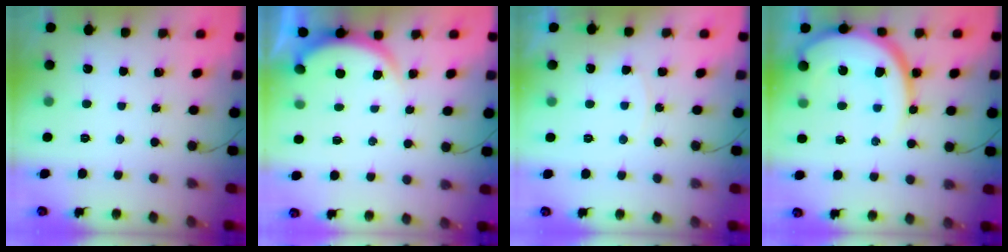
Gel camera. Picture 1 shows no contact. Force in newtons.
{"total": 2.9, "press": 2.8, "slide": 0.5}
{"total": 5.6, "press": 5.6, "slide": 0.5}
{"total": 13.7, "press": 13.6, "slide": 0.9}